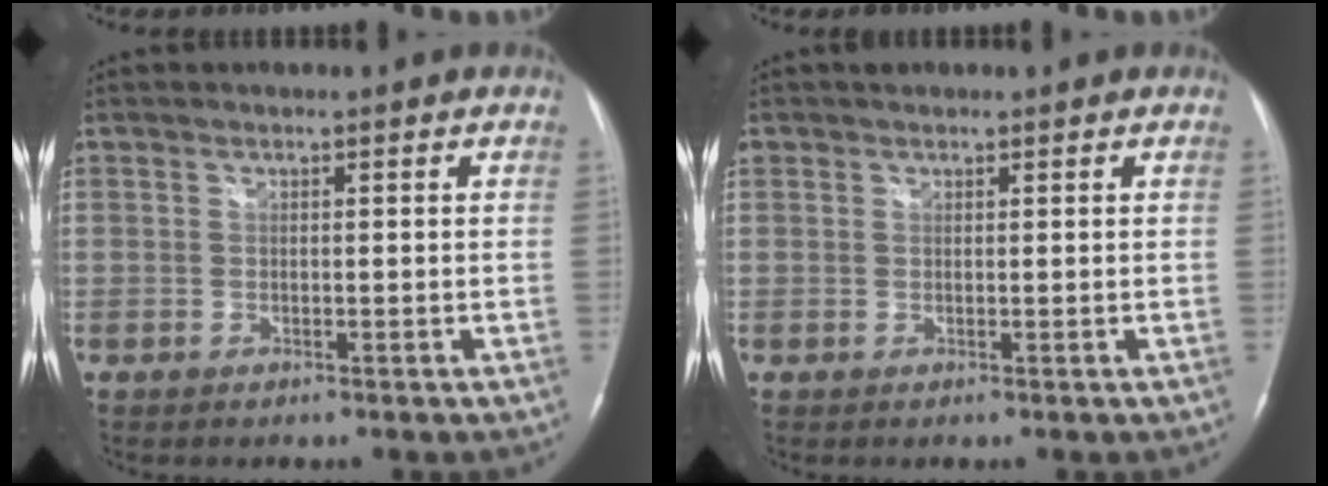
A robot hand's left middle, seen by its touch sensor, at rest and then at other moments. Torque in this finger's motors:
{"motor_torque": [0.17, -0.14, -0.02, 0.01]}